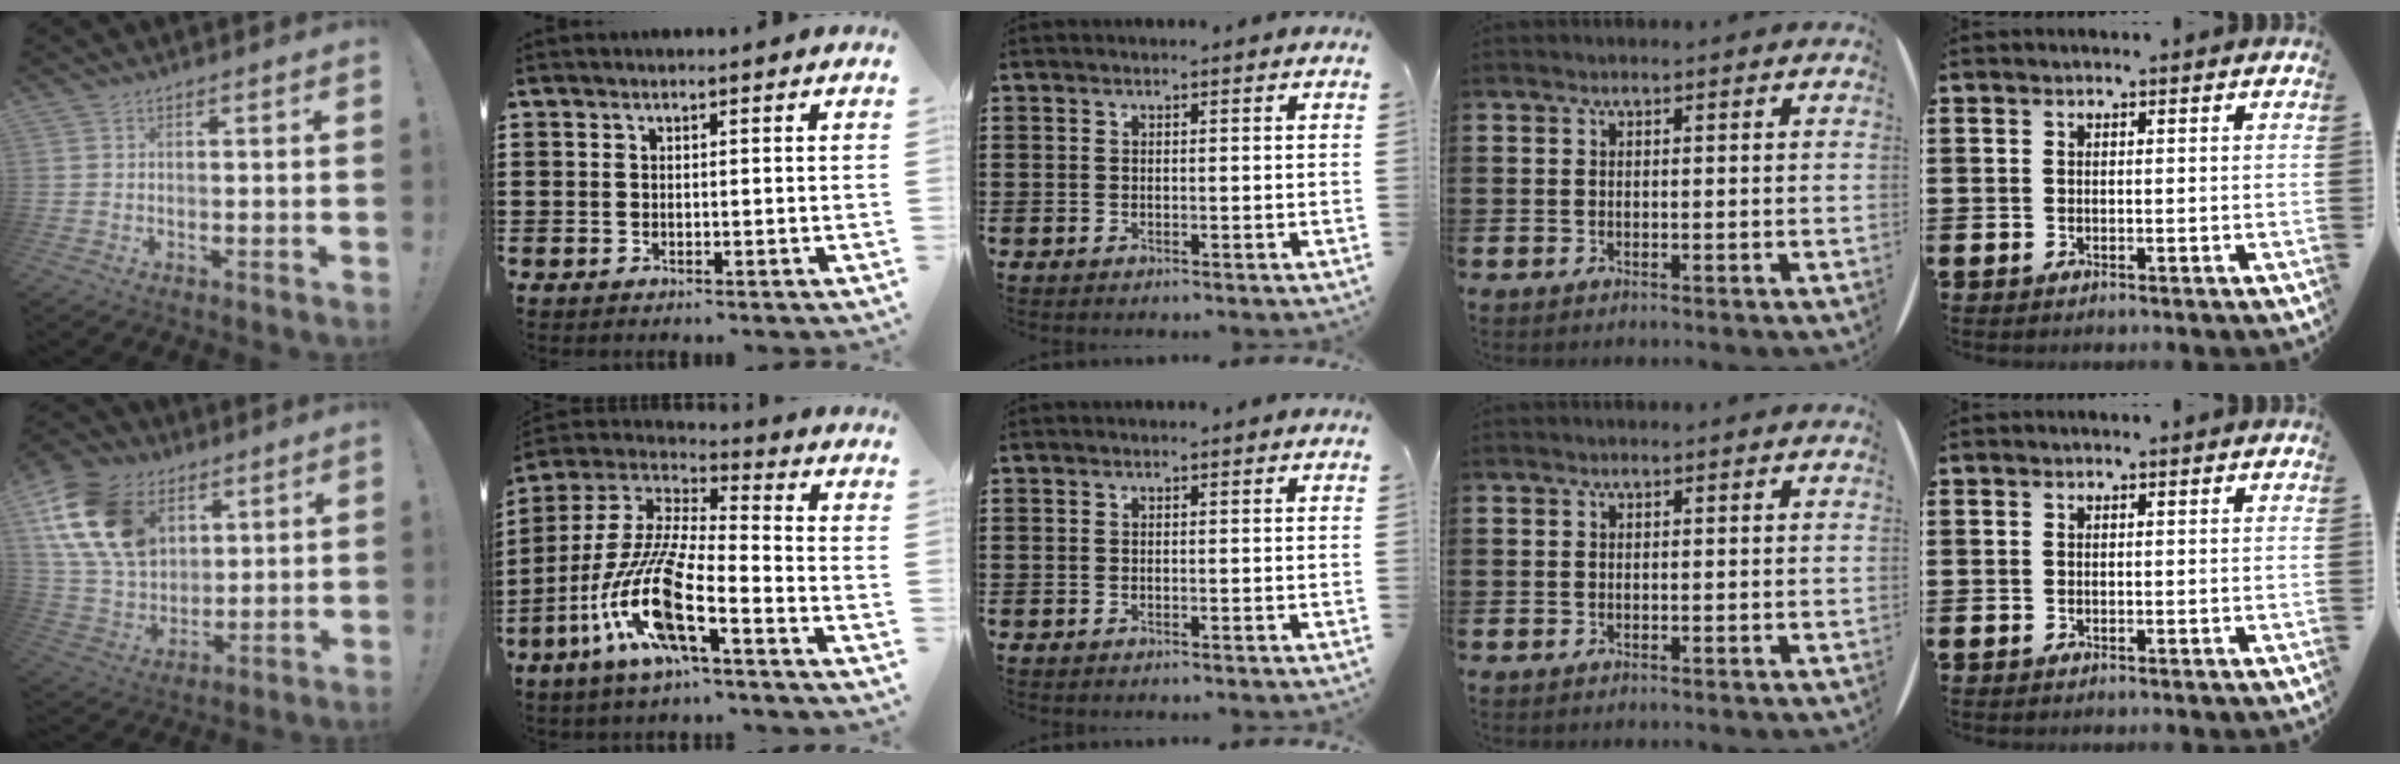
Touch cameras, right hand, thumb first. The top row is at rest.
{"thumb": {"total": 20.5, "force": [8.2, 14.4, 12.0], "torque": [-0.228, -0.026, 0.157]}, "index": {"total": 13.4, "force": [-7.6, 2.1, 10.8], "torque": [-0.247, -0.019, -0.156]}}